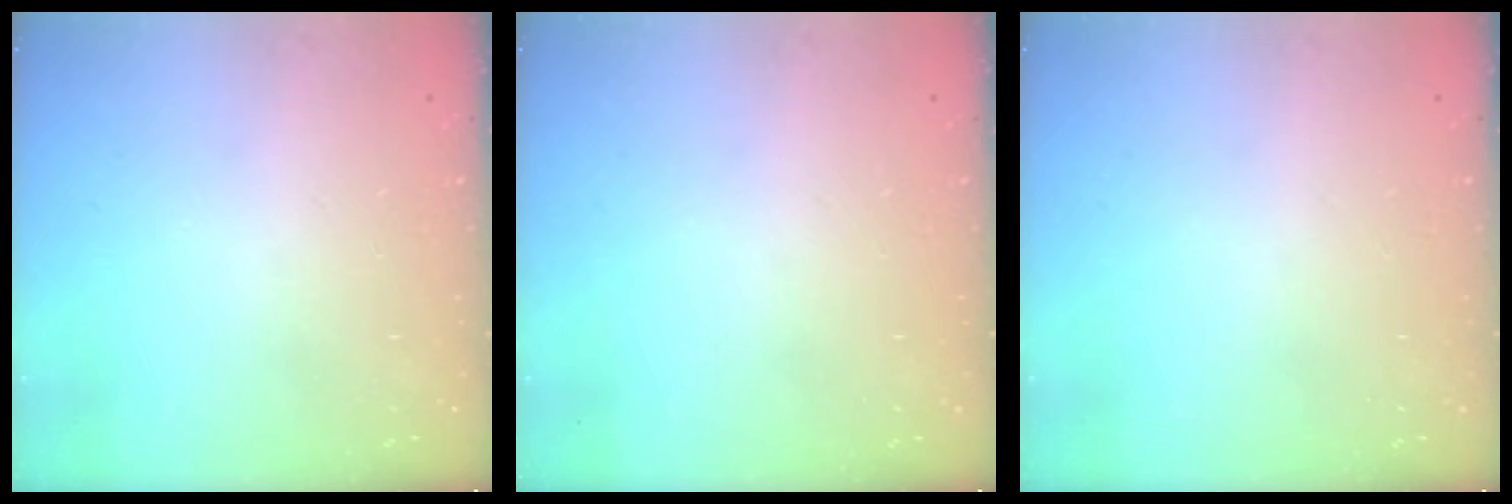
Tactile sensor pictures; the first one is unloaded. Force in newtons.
{"total": 0.0}
{"total": 0.0}